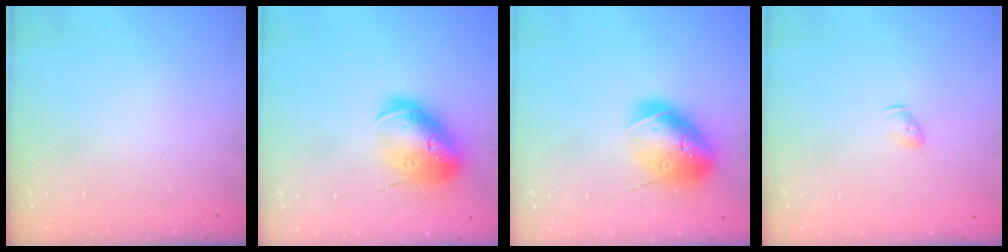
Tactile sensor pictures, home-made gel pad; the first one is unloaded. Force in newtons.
{"total": 18.2, "press": 18.0, "slide": 2.6}
{"total": 19.7, "press": 19.5, "slide": 2.9}
{"total": 3.6, "press": 3.5, "slide": 0.7}